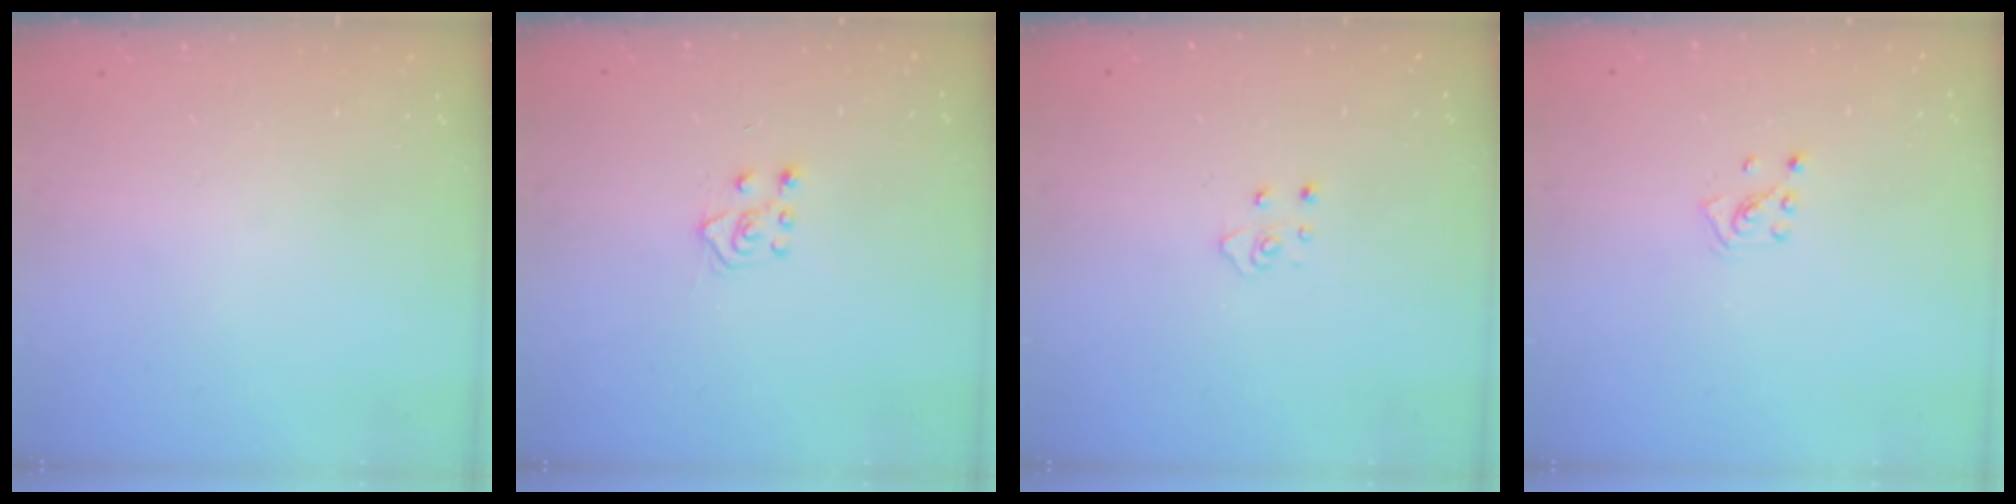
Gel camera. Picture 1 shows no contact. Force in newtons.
{"total": 6.1, "press": 6.1, "slide": 0.5}
{"total": 4.0, "press": 4.0, "slide": 0.4}
{"total": 2.2, "press": 2.2, "slide": 0.3}